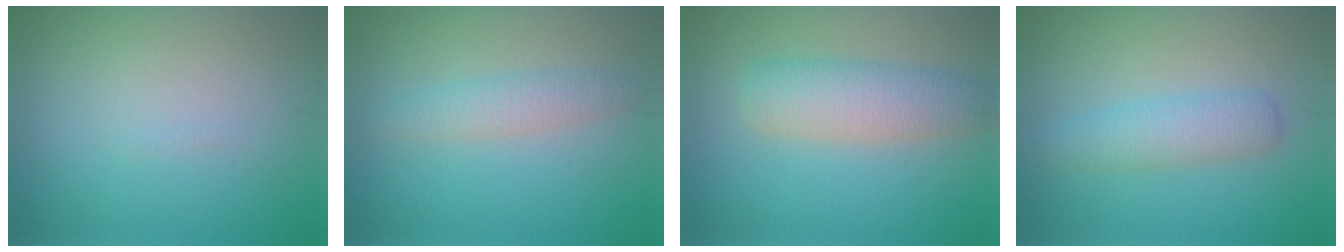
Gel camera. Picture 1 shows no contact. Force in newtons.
{"total": 2.1, "press": 2.1, "slide": 0.1}
{"total": 4.5, "press": 4.5, "slide": 0.3}
{"total": 2.9, "press": 2.9, "slide": 0.1}